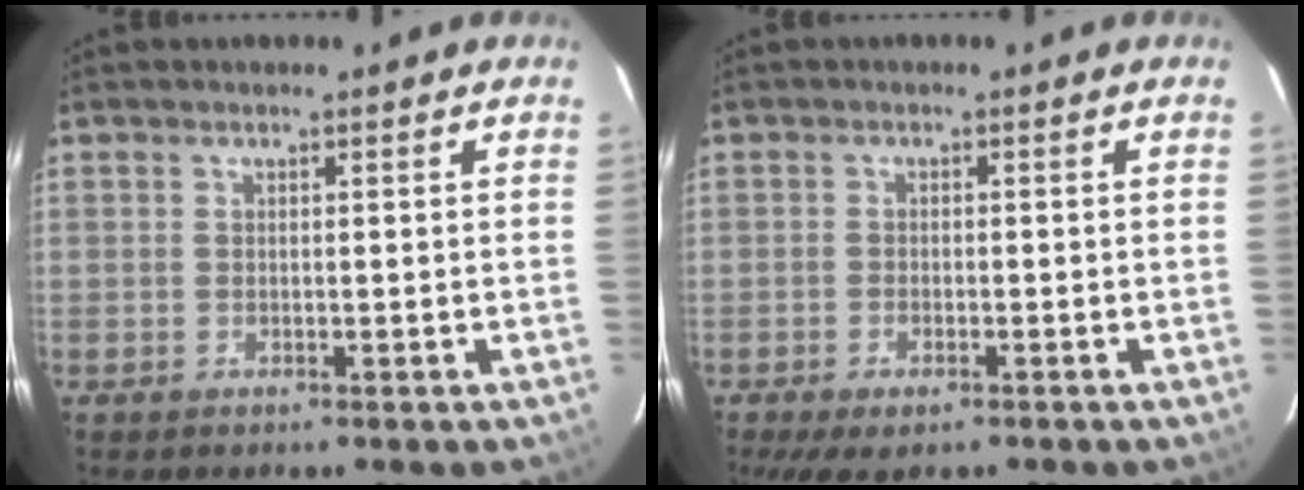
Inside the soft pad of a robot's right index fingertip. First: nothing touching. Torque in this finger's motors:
{"motor_torque": [0.64, -0.49, 0.28, 0.06]}